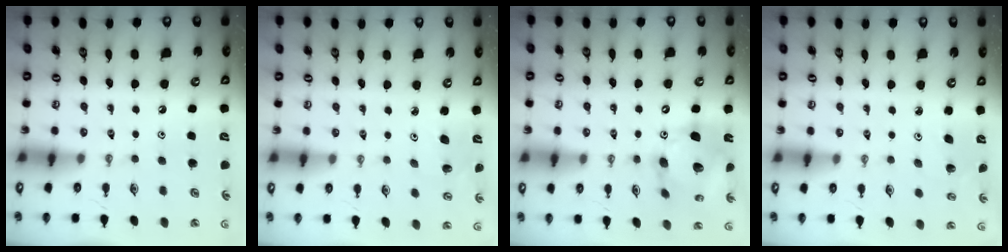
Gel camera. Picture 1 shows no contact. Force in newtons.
{"total": 2.1, "press": 2.1, "slide": 0.2}
{"total": 16.0, "press": 15.9, "slide": 2.0}
{"total": 1.4, "press": 1.4, "slide": 0.1}